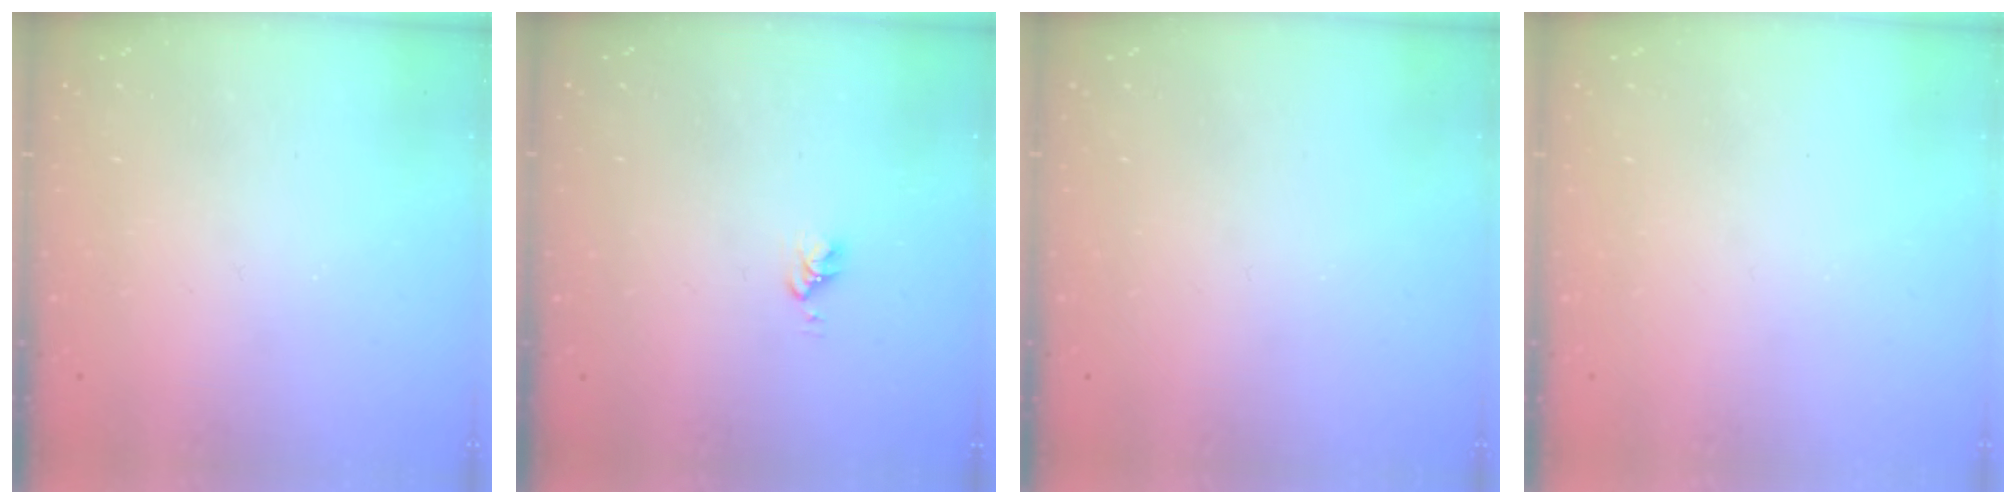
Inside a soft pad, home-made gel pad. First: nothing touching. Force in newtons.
{"total": 2.8, "press": 2.8, "slide": 0.4}
{"total": 0.0}
{"total": 0.0}